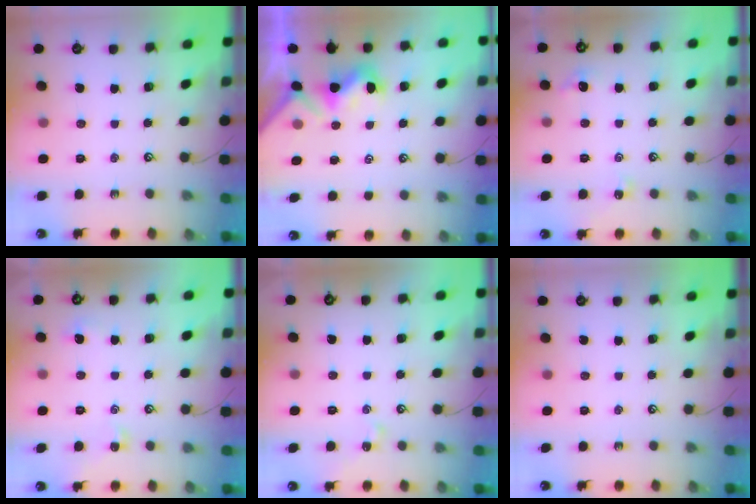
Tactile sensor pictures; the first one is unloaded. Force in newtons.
{"total": 0.8, "press": 0.5, "slide": 0.6}
{"total": 2.7, "press": 2.6, "slide": 0.5}
{"total": 2.1, "press": 2.0, "slide": 0.6}
{"total": 0.9, "press": 0.9, "slide": 0.2}
{"total": 0.0}